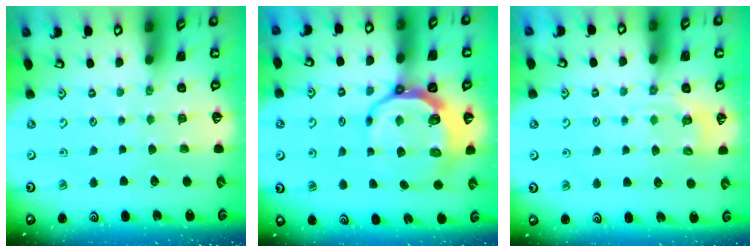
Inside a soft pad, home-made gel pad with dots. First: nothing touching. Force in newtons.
{"total": 10.1, "press": 9.1, "slide": 4.4}
{"total": 5.4, "press": 5.2, "slide": 1.2}